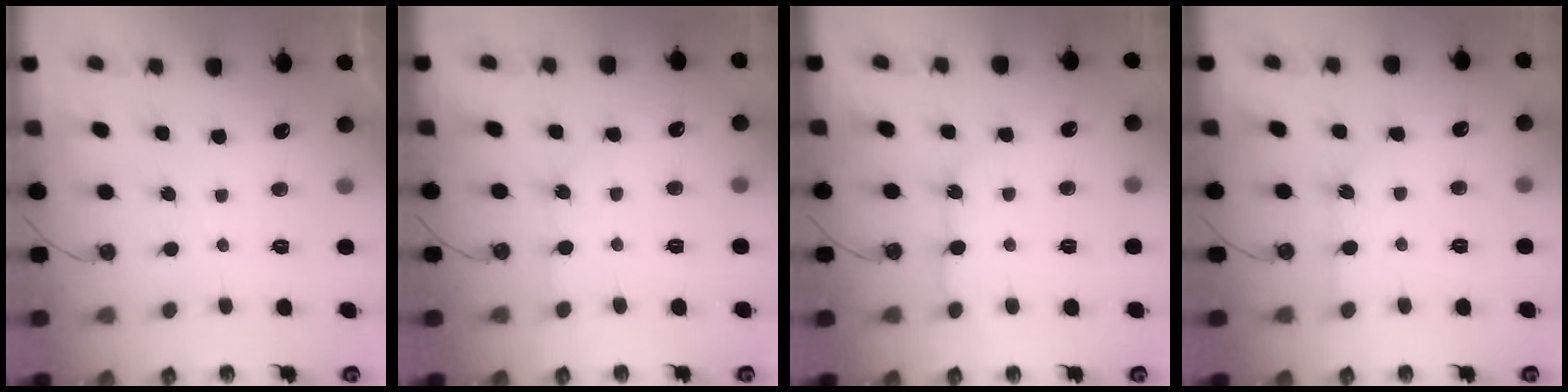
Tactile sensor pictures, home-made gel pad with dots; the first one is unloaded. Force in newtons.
{"total": 2.0, "press": 2.0, "slide": 0.2}
{"total": 6.8, "press": 6.8, "slide": 0.6}
{"total": 1.8, "press": 1.8, "slide": 0.1}